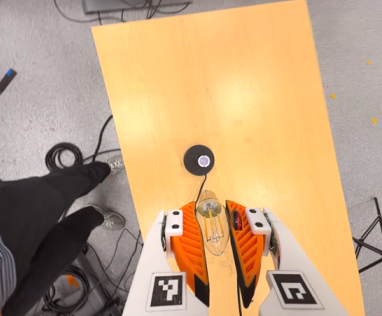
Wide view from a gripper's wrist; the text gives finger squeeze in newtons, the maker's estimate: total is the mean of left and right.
{"total": 21.8, "left": 24.8, "right": 18.8}